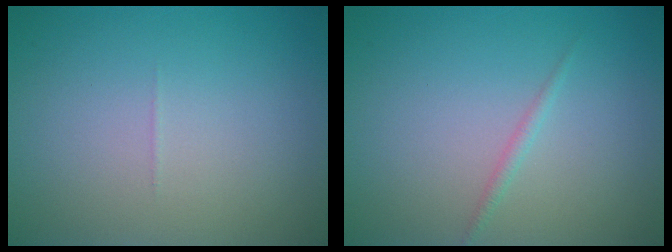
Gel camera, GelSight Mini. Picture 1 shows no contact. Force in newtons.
{"total": 0.8, "press": 0.8, "slide": 0.1}